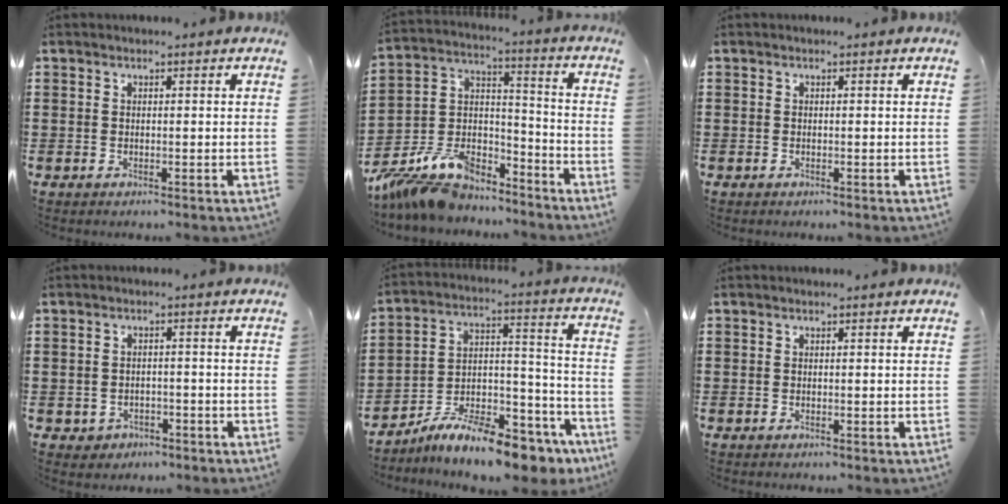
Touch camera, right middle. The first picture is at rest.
{"total": 10.4, "force": [-9.3, 3.6, 2.9], "torque": [-0.079, 0.018, -0.187]}
{"total": 0.0}
{"total": 1.6, "force": [-1.1, 1.1, 0.1], "torque": [-0.009, 0.000, -0.028]}
{"total": 10.9, "force": [-9.8, 1.6, 4.6], "torque": [-0.073, 0.031, -0.188]}
{"total": 0.0}